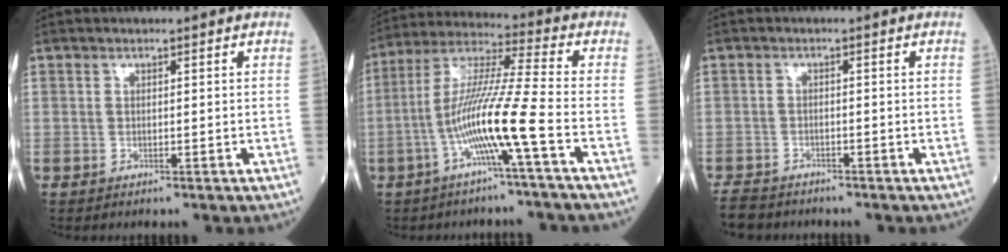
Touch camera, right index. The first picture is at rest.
{"total": 11.6, "force": [-4.3, -1.4, 10.7], "torque": [-0.214, 0.007, -0.087]}
{"total": 4.5, "force": [-4.1, 1.8, 0.4], "torque": [-0.010, -0.008, -0.076]}